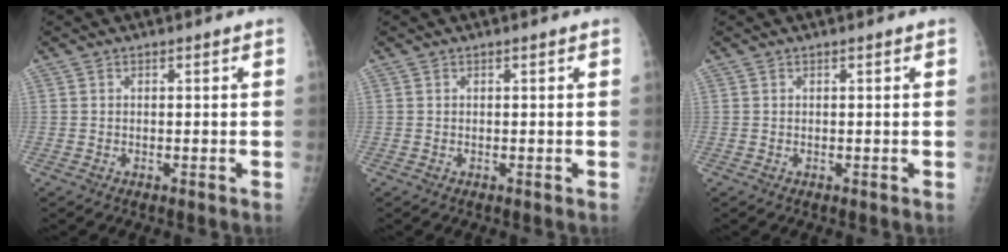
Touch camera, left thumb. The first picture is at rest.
{"total": 0.0}
{"total": 0.0}